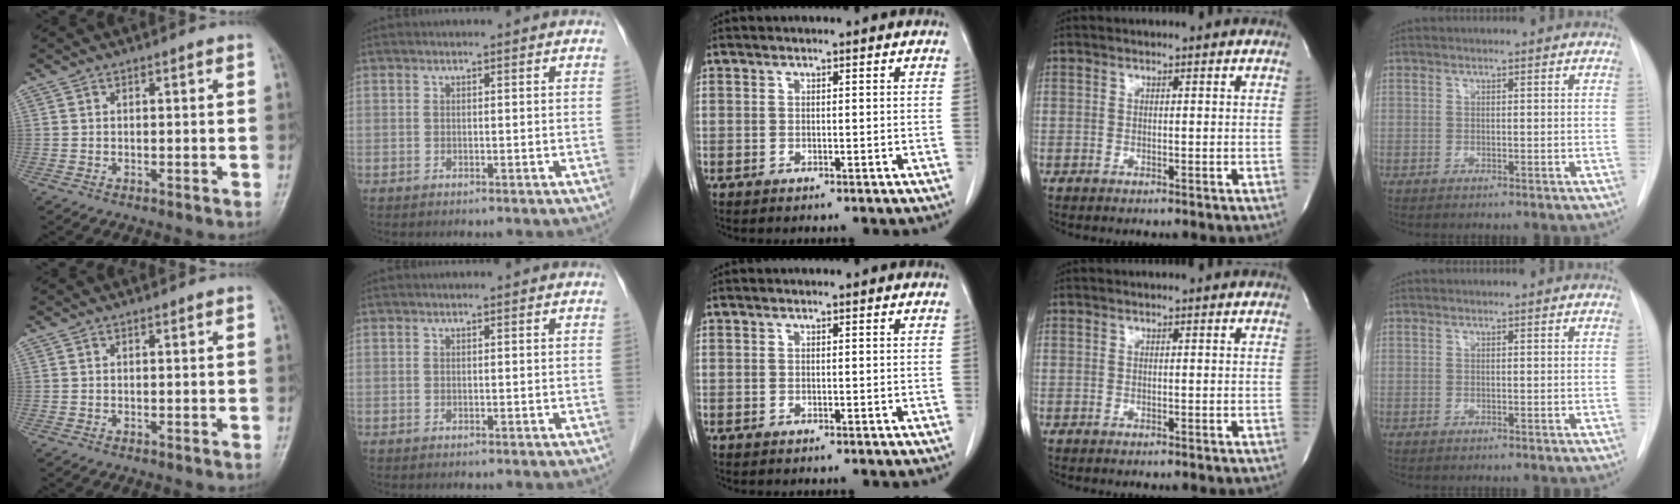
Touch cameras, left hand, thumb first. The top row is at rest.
{}